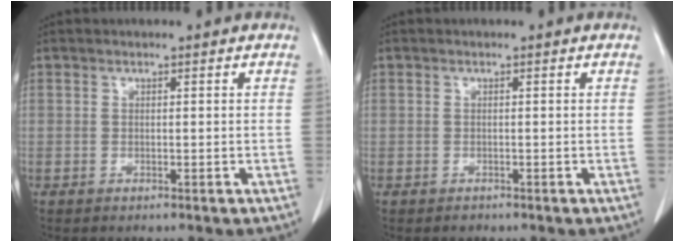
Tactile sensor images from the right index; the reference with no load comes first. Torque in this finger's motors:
{"motor_torque": [-1.34, 0.38, -0.49, -0.15]}